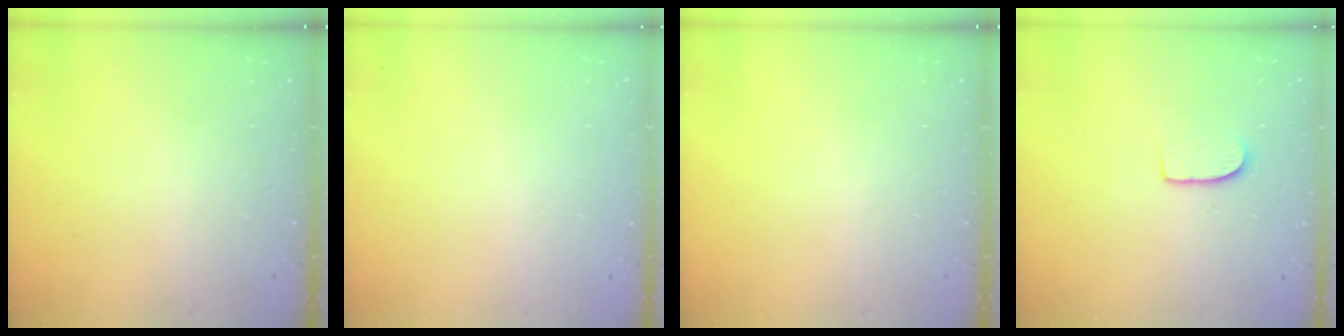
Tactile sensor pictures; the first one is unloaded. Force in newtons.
{"total": 0.0}
{"total": 0.0}
{"total": 7.3, "press": 7.3, "slide": 0.6}